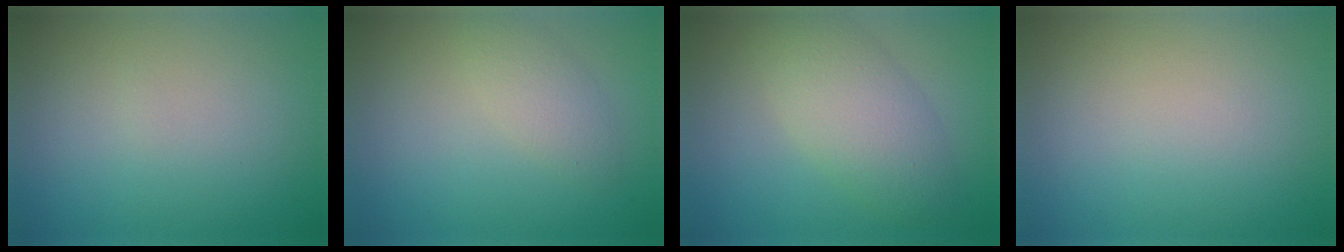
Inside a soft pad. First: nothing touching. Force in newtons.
{"total": 2.1, "press": 2.1, "slide": 0.1}
{"total": 4.8, "press": 4.8, "slide": 0.2}
{"total": 0.0}